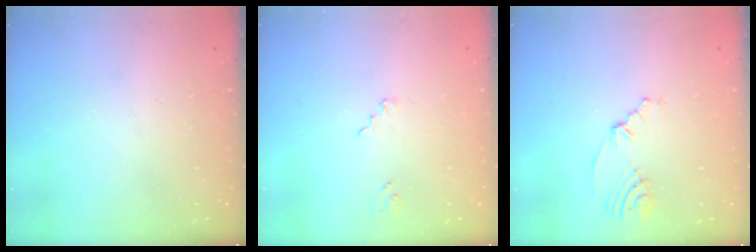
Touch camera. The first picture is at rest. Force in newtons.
{"total": 1.2, "press": 1.2, "slide": 0.1}
{"total": 4.5, "press": 2.4, "slide": 3.8}